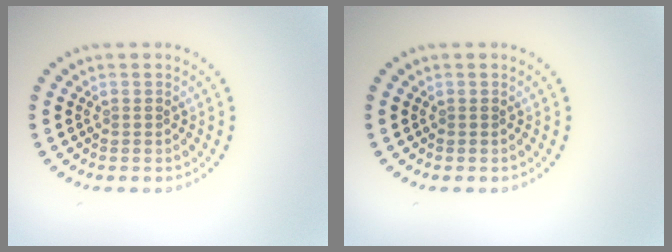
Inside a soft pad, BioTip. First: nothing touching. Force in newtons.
{"total": 0.0}